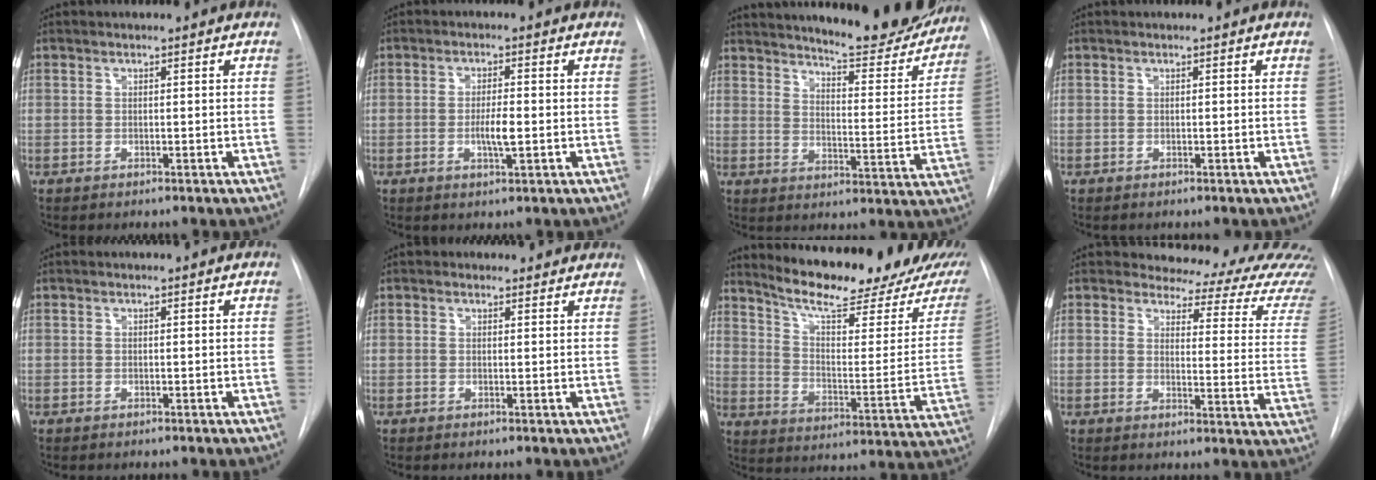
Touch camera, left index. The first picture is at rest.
{"total": 3.7, "force": [-1.5, 0.4, 3.3], "torque": [-0.060, -0.009, -0.023]}
{"total": 19.9, "force": [18.0, 2.9, 7.8], "torque": [-0.107, -0.064, 0.226]}
{"total": 0.0}
{"total": 0.0}
{"total": 1.4, "force": [1.0, 0.9, -0.3], "torque": [0.008, -0.003, -0.001]}
{"total": 22.1, "force": [18.7, 4.0, 11.0], "torque": [-0.158, -0.062, 0.243]}
{"total": 16.4, "force": [15.6, 4.0, 3.3], "torque": [-0.005, -0.103, 0.140]}